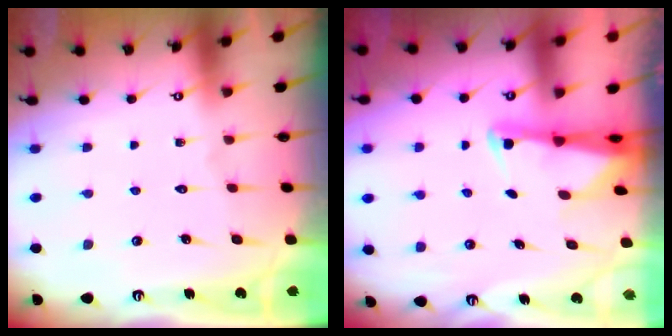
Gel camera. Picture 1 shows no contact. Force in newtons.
{"total": 2.7, "press": 2.6, "slide": 0.5}